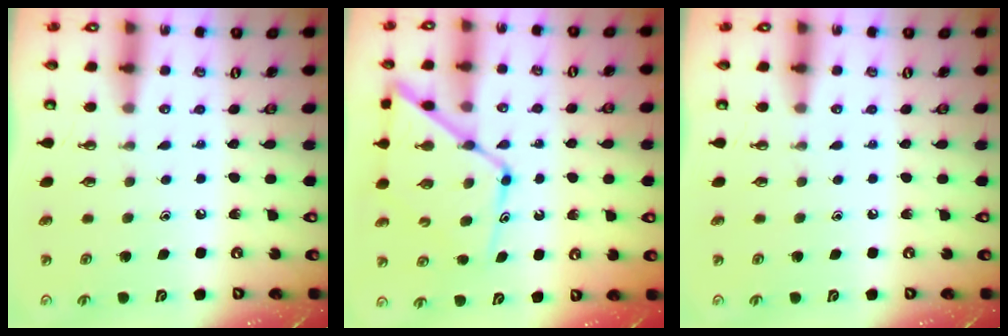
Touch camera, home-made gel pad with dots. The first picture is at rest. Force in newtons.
{"total": 14.1, "press": 14.1, "slide": 1.3}
{"total": 0.0}